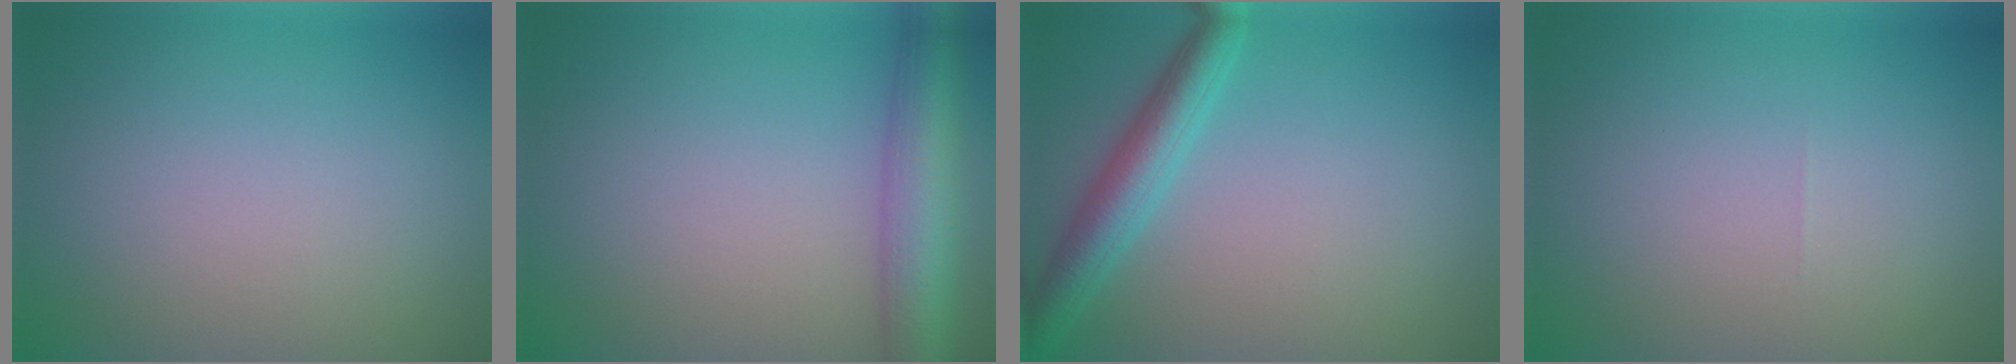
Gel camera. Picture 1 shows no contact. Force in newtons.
{"total": 6.6, "press": 6.6, "slide": 0.3}
{"total": 4.0, "press": 4.0, "slide": 0.2}
{"total": 0.0}